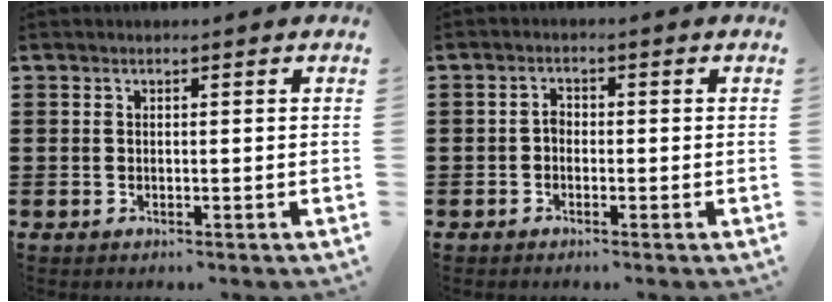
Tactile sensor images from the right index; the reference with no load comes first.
{"total": 1.5, "force": [-0.5, 1.0, 0.9], "torque": [-0.020, 0.003, -0.012]}